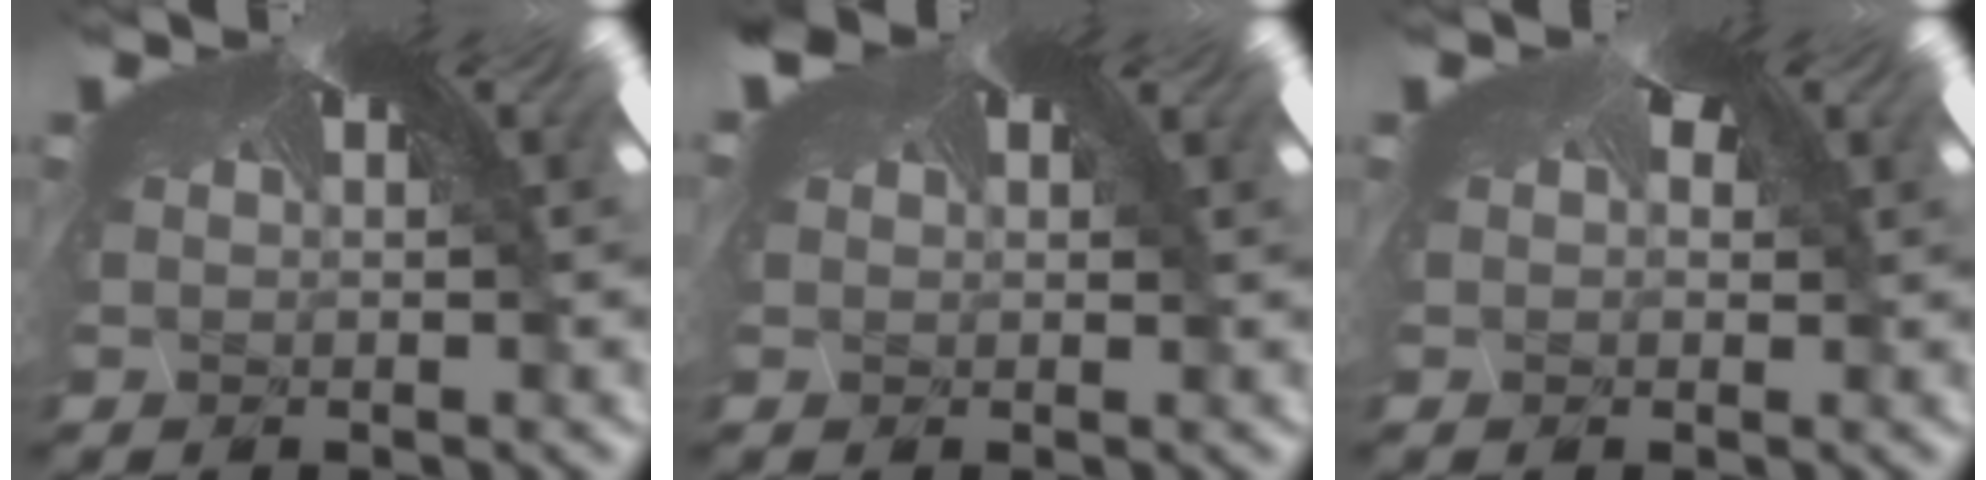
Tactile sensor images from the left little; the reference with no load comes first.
{"total": 1.5, "force": [0.5, 1.1, 1.0], "torque": [-0.034, 0.005, 0.009]}
{"total": 1.2, "force": [0.6, 1.0, 0.4], "torque": [-0.017, 0.002, 0.010]}